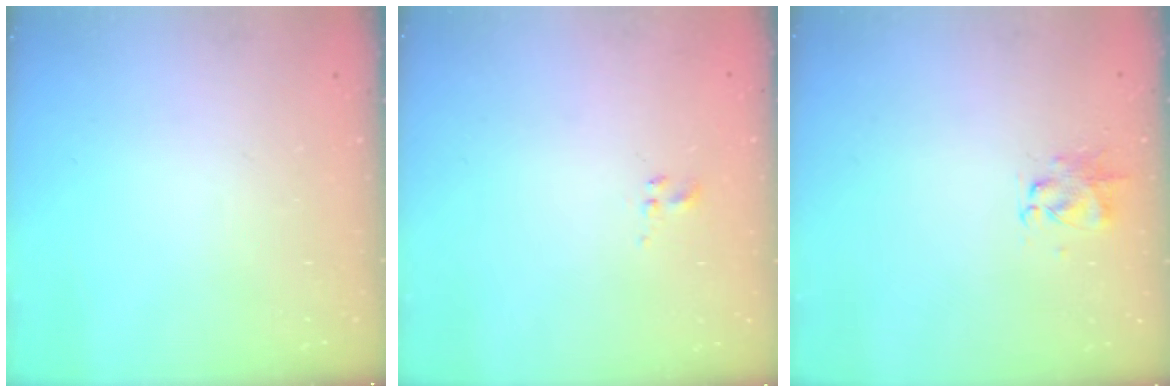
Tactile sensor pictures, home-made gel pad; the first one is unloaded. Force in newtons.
{"total": 1.0, "press": 0.8, "slide": 0.6}
{"total": 2.8, "press": 2.6, "slide": 0.8}